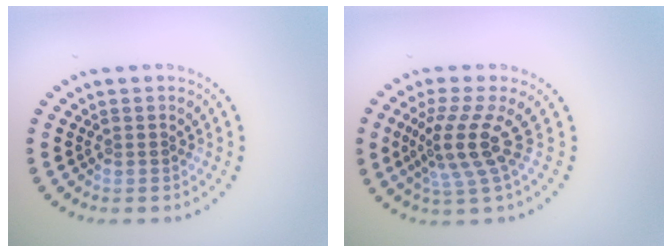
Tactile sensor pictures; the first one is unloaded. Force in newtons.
{"total": 4.0, "press": 2.8, "slide": 2.8}